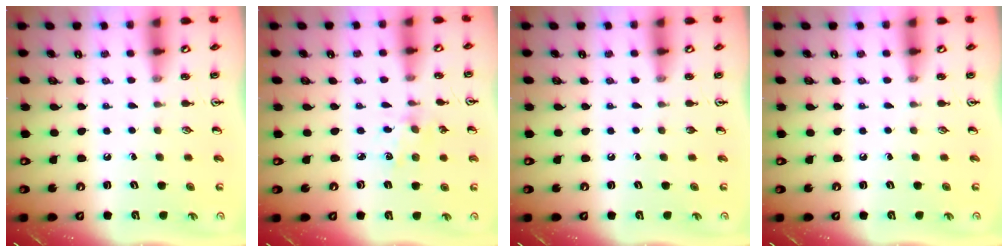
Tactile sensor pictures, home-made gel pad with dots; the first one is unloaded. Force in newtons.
{"total": 2.7, "press": 2.7, "slide": 0.4}
{"total": 0.0}
{"total": 0.0}